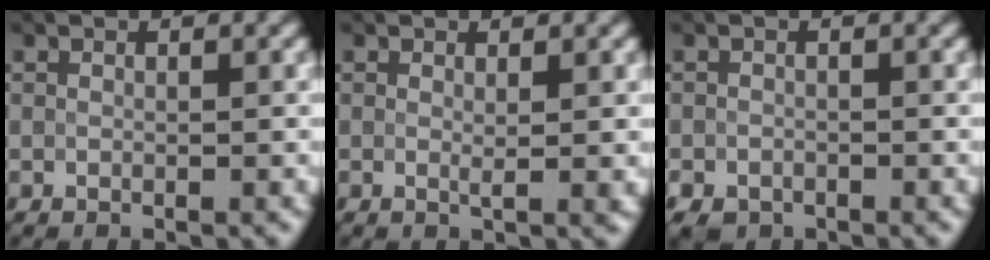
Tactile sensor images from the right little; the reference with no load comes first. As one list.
[{"total": 0.9, "force": [0.3, 0.1, 0.8], "torque": [-0.013, -0.005, 0.005]}, {"total": 1.5, "force": [-0.9, 1.1, 0.4], "torque": [-0.006, -0.006, -0.020]}]